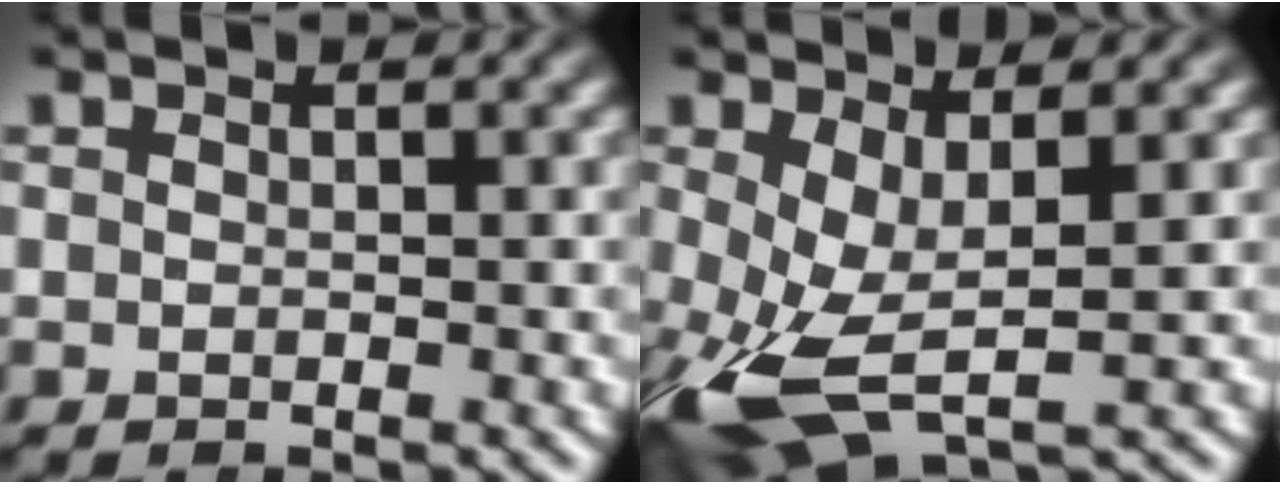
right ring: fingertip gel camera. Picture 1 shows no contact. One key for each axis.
{"total": 6.0, "fx": -2.7, "fy": 2.9, "fz": 4.5, "tx": -0.130, "ty": -0.054, "tz": -0.015}